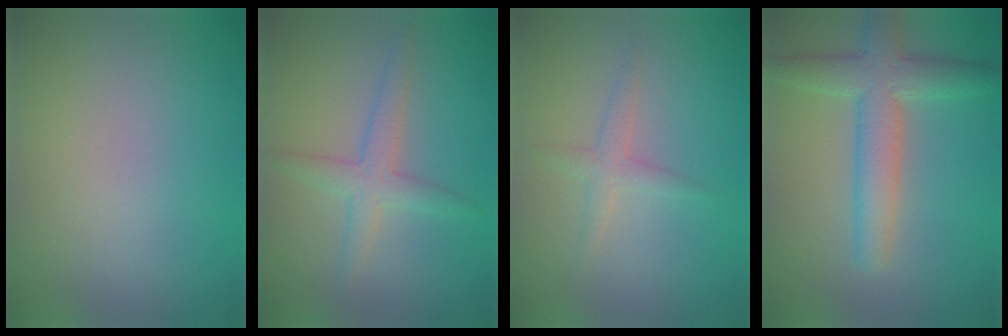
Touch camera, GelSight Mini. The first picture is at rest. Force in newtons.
{"total": 2.7, "press": 2.7, "slide": 0.1}
{"total": 1.5, "press": 1.5, "slide": 0.1}
{"total": 5.2, "press": 5.2, "slide": 0.3}